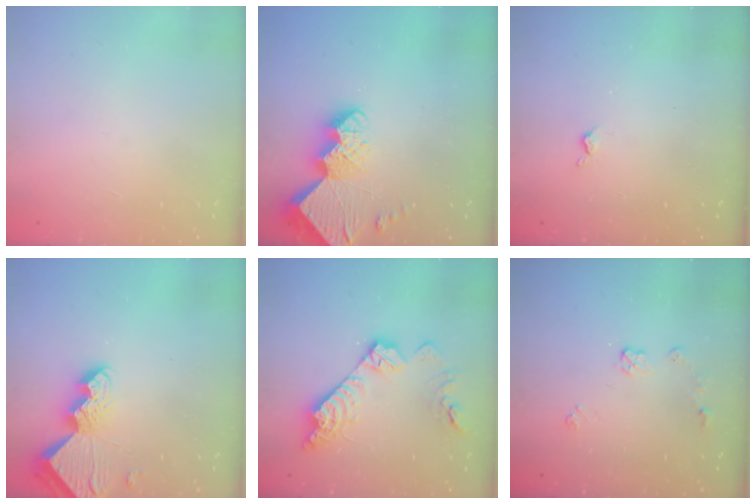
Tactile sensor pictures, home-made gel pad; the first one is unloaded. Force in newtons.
{"total": 11.7, "press": 11.6, "slide": 1.1}
{"total": 2.2, "press": 2.1, "slide": 0.5}
{"total": 7.8, "press": 7.8, "slide": 0.8}
{"total": 15.6, "press": 15.6, "slide": 0.9}
{"total": 5.7, "press": 5.7, "slide": 0.4}